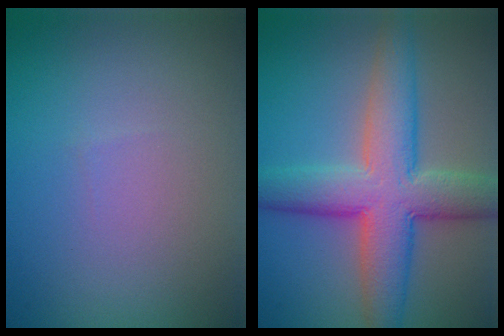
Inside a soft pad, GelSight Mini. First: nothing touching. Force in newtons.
{"total": 8.6, "press": 8.6, "slide": 0.2}